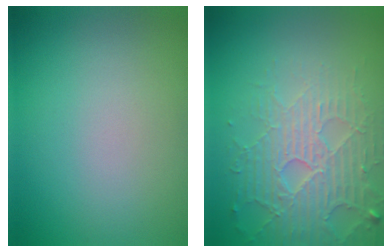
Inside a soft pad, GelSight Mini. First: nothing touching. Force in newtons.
{"total": 4.6, "press": 4.4, "slide": 1.4}